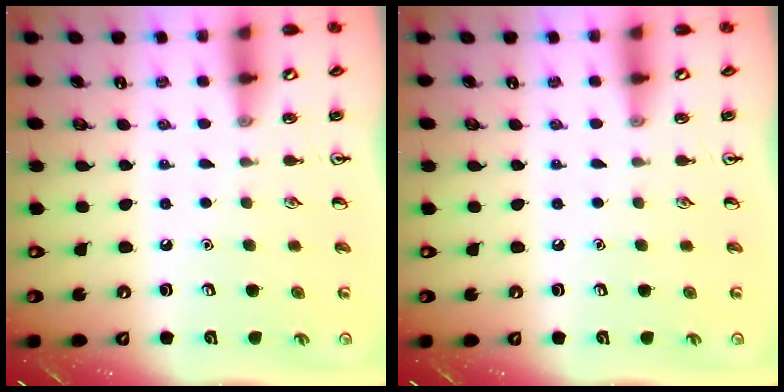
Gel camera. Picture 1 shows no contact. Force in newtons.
{"total": 0.0}